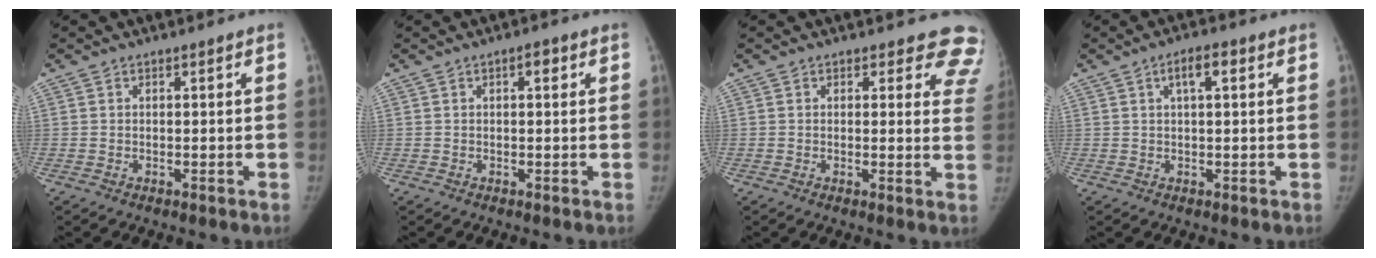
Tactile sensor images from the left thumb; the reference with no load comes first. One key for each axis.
{"total": 1.6, "fx": 0.6, "fy": 0.8, "fz": 1.2, "tx": -0.010, "ty": 0.003, "tz": 0.004}
{"total": 9.4, "fx": 8.3, "fy": 4.2, "fz": 1.8, "tx": 0.044, "ty": -0.040, "tz": 0.052}
{"total": 3.8, "fx": 1.4, "fy": 1.4, "fz": 3.2, "tx": -0.048, "ty": 0.009, "tz": 0.021}